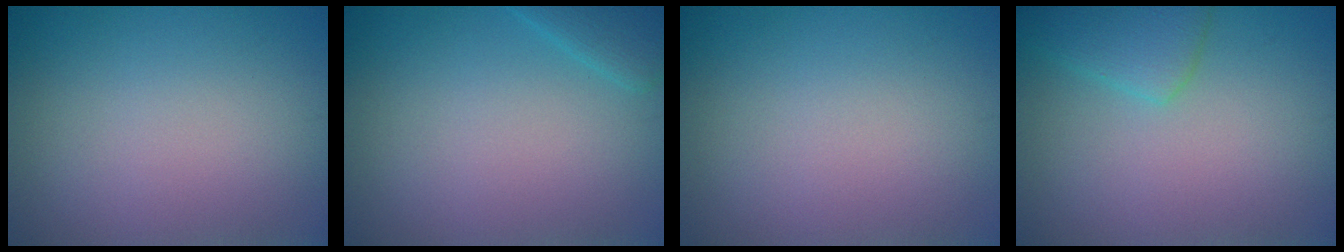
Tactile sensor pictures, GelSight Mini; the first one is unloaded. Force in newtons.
{"total": 2.0, "press": 2.0, "slide": 0.1}
{"total": 0.0}
{"total": 2.8, "press": 2.7, "slide": 0.2}